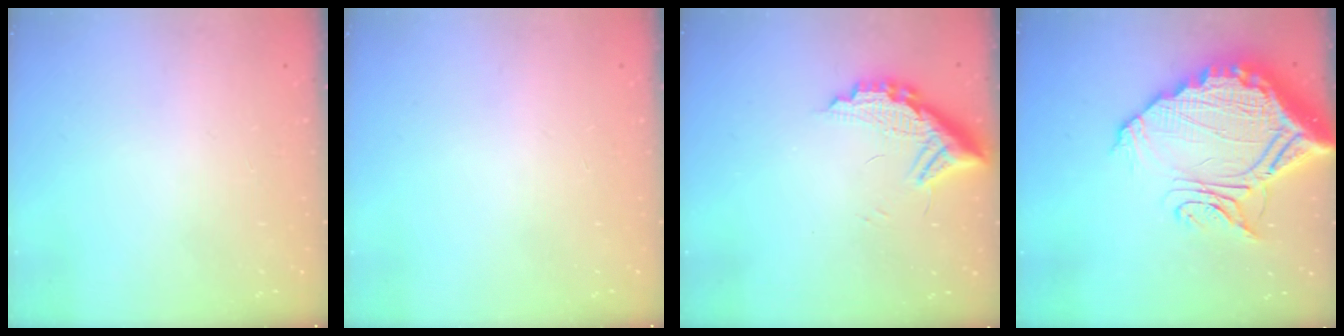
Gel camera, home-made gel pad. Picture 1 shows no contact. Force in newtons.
{"total": 0.0}
{"total": 10.9, "press": 10.8, "slide": 0.8}
{"total": 23.3, "press": 23.3, "slide": 1.9}